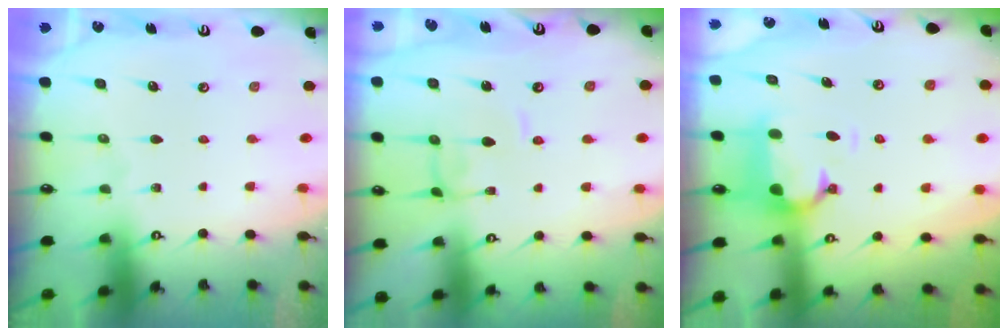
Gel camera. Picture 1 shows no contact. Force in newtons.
{"total": 1.1, "press": 1.0, "slide": 0.3}
{"total": 1.4, "press": 0.7, "slide": 1.2}